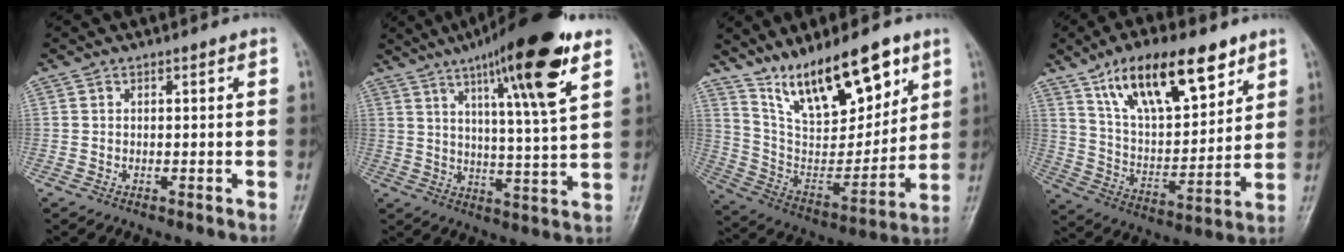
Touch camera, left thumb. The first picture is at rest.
{"total": 18.4, "force": [10.0, 2.3, 15.2], "torque": [-0.228, -0.037, 0.153]}
{"total": 20.2, "force": [12.9, 7.8, 13.5], "torque": [-0.177, -0.066, 0.240]}
{"total": 19.8, "force": [11.7, 8.2, 13.6], "torque": [-0.186, -0.044, 0.211]}